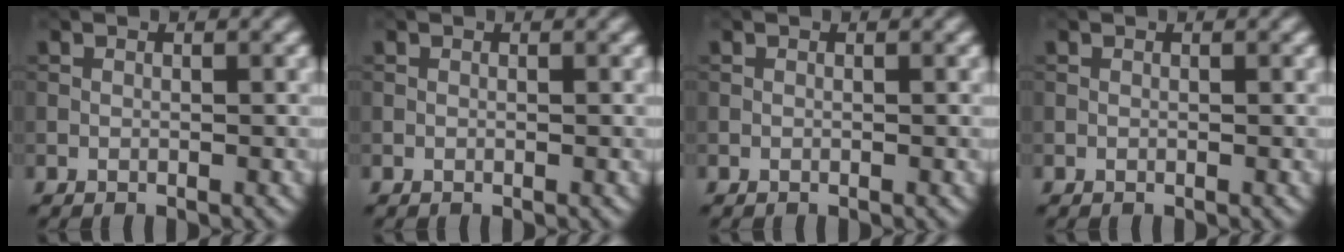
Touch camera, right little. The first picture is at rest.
{"total": 0.0}
{"total": 0.0}
{"total": 0.0}